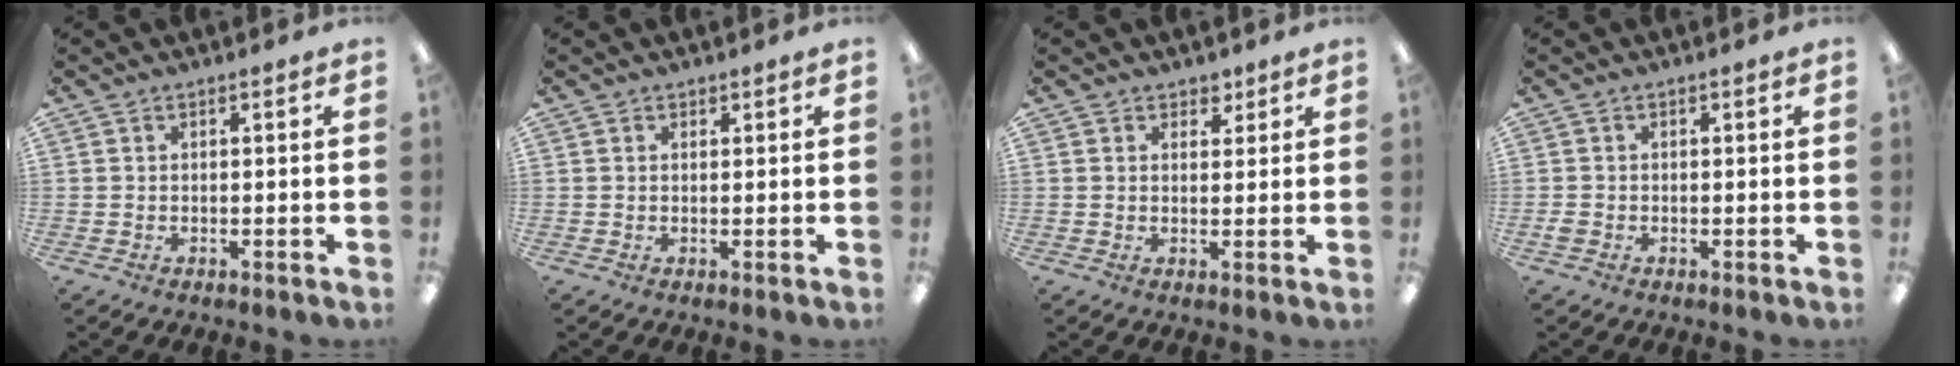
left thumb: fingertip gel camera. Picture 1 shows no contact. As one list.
[{"total": 0.7, "force": [0.6, 0.4, 0.0], "torque": [0.008, -0.003, 0.010]}, {"total": 2.7, "force": [1.8, 1.9, 0.5], "torque": [0.003, -0.006, 0.031]}, {"total": 1.2, "force": [-0.5, 0.9, 0.5], "torque": [-0.008, 0.002, -0.009]}]